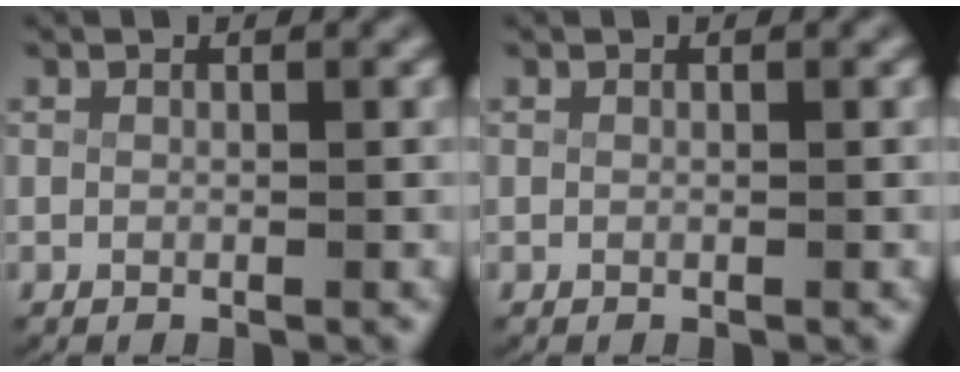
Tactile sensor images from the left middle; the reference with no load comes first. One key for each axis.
{"total": 0.0}